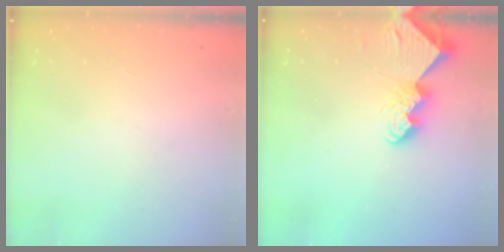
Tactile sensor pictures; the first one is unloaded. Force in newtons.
{"total": 8.4, "press": 8.4, "slide": 0.8}